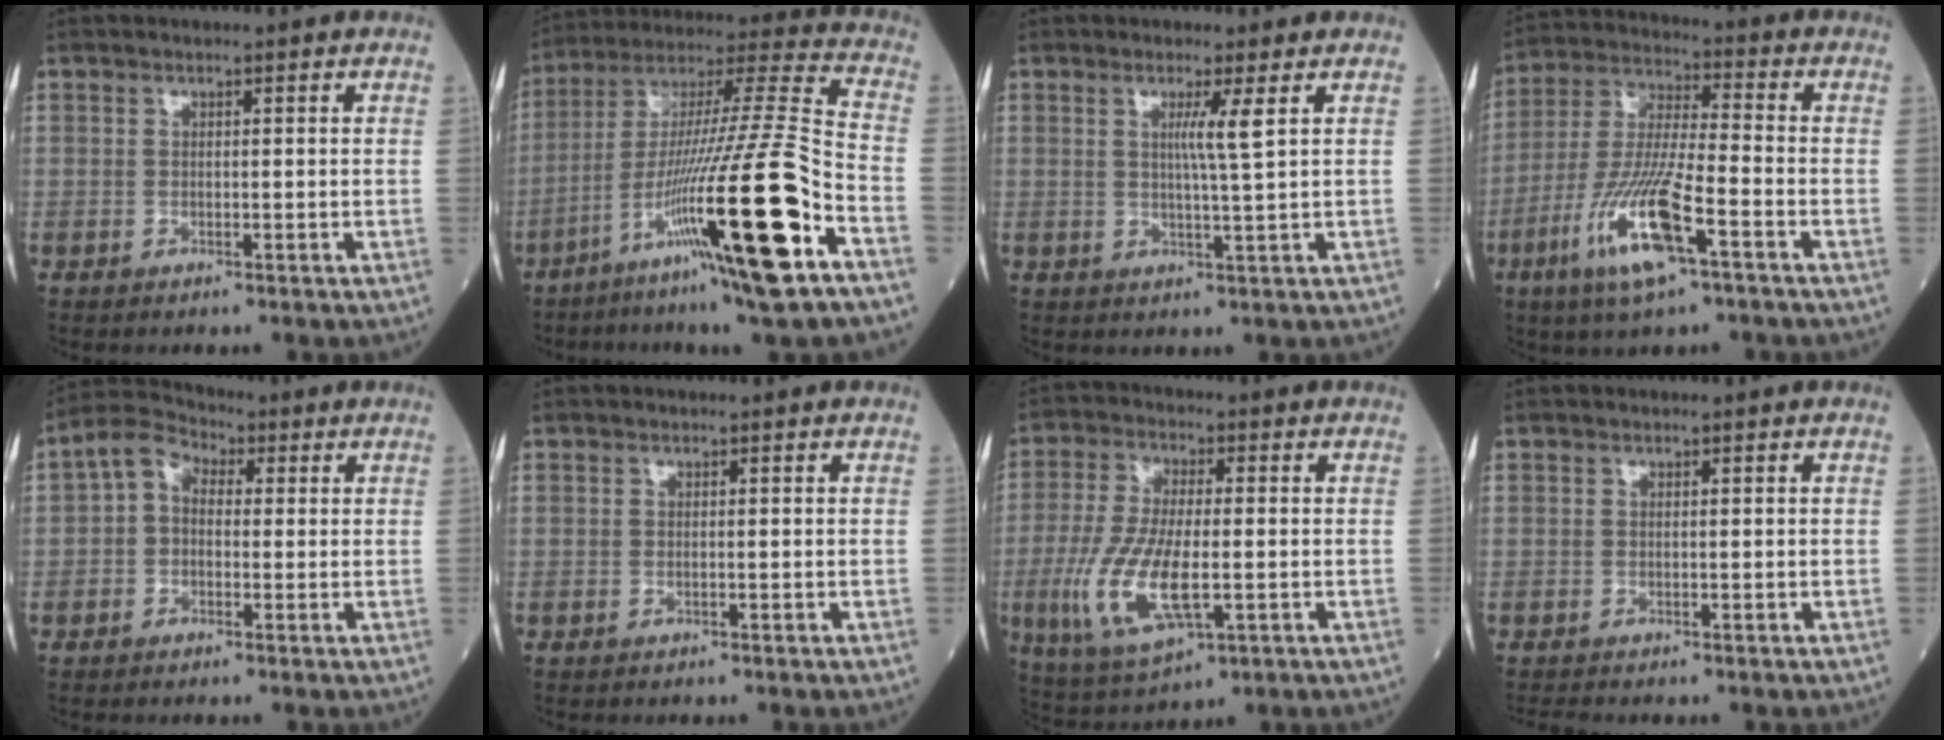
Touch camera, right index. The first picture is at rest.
{"total": 23.7, "force": [-10.0, -0.1, 21.6], "torque": [-0.367, -0.028, -0.173]}
{"total": 3.3, "force": [1.1, -1.0, 3.0], "torque": [-0.053, -0.006, 0.019]}
{"total": 13.3, "force": [-6.2, 1.7, 11.7], "torque": [-0.241, -0.016, -0.117]}
{"total": 5.3, "force": [0.4, 4.1, 3.4], "torque": [-0.069, 0.033, 0.000]}
{"total": 0.0}
{"total": 12.1, "force": [-2.4, 3.7, 11.3], "torque": [-0.247, -0.017, -0.038]}
{"total": 0.5, "force": [-0.5, -0.1, -0.1], "torque": [-0.002, -0.008, -0.009]}